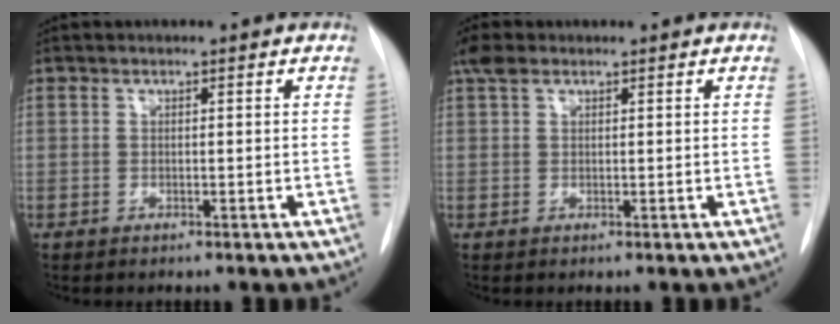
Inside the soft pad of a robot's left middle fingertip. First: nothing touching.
{"total": 2.5, "force": [1.7, 1.3, 1.2], "torque": [-0.031, 0.020, 0.034]}